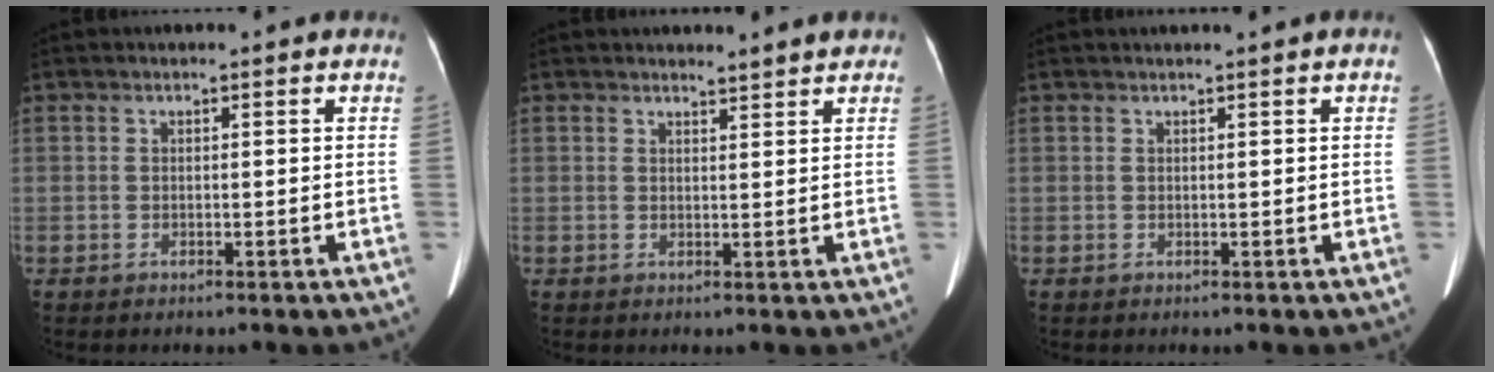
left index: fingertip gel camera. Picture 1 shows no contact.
{"total": 2.6, "force": [2.6, 0.4, 0.4], "torque": [-0.013, 0.003, 0.030]}
{"total": 1.1, "force": [0.8, -0.3, 0.7], "torque": [-0.010, 0.008, 0.016]}